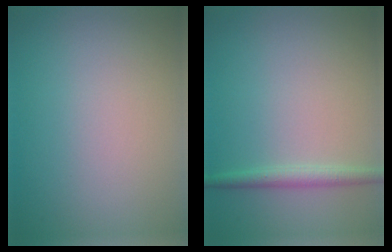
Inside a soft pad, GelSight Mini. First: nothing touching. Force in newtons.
{"total": 1.8, "press": 1.8, "slide": 0.1}